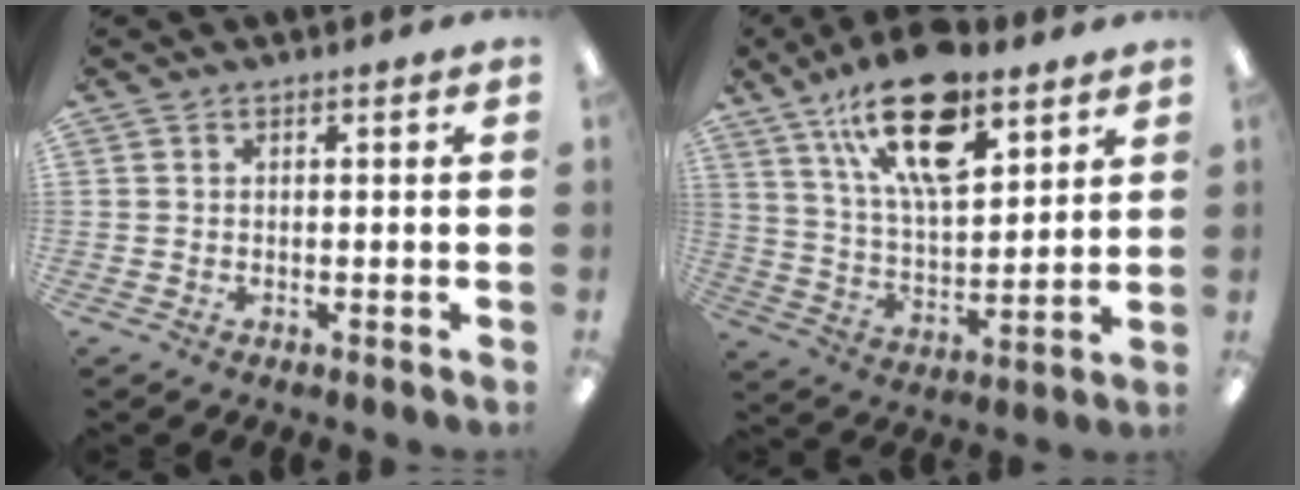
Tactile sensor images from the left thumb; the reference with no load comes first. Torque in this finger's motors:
{"motor_torque": [0.68, 0.71, 1.88, -0.89, 0.17]}